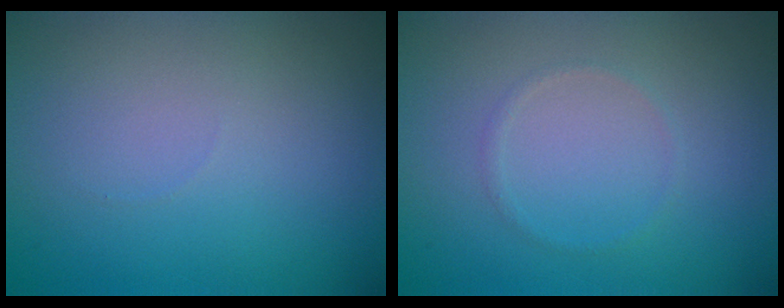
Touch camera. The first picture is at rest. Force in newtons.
{"total": 0.6, "press": 0.6, "slide": 0.1}